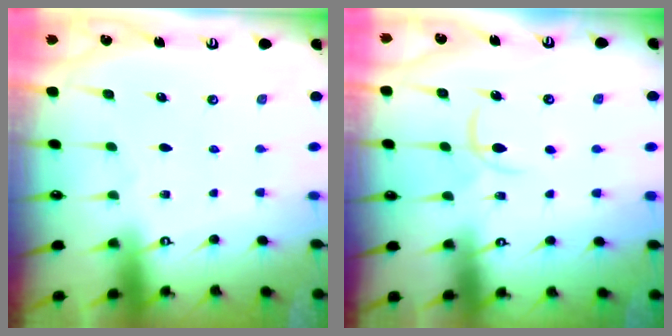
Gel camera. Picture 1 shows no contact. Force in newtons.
{"total": 6.9, "press": 6.8, "slide": 0.9}